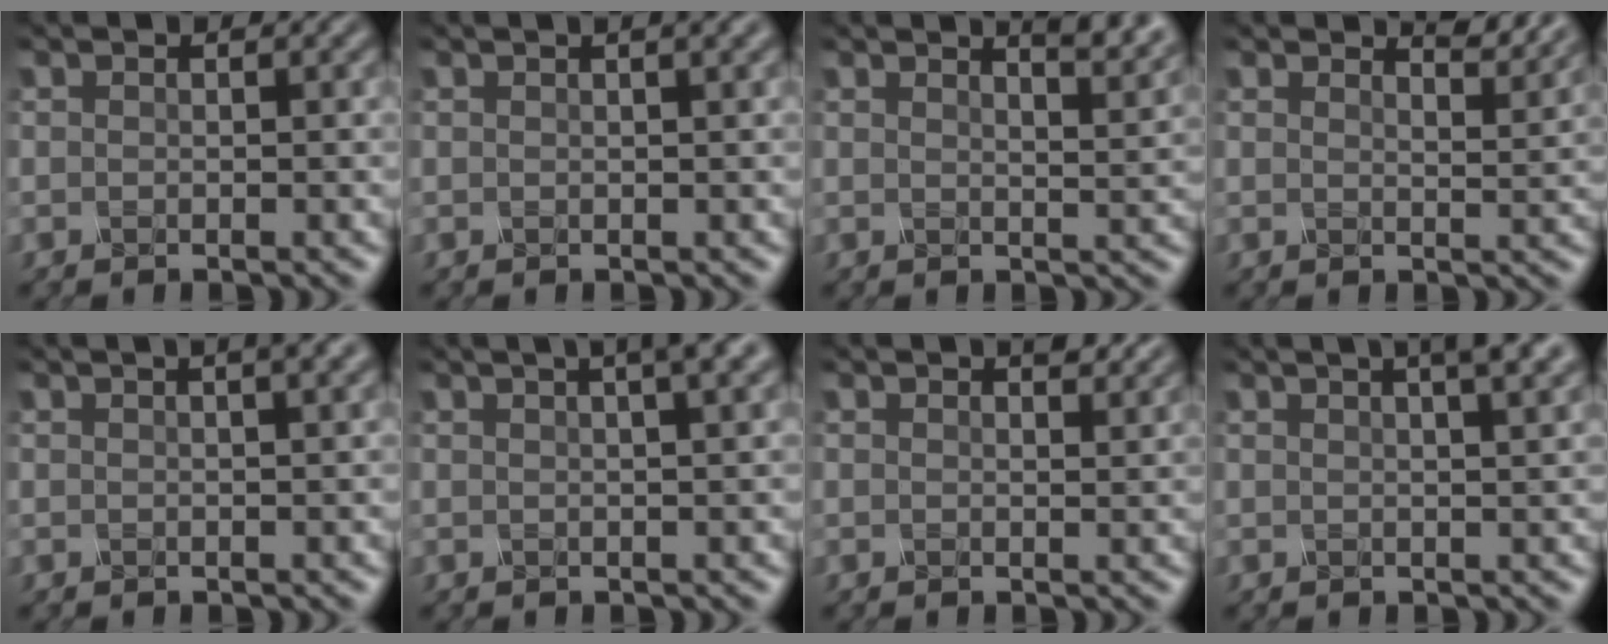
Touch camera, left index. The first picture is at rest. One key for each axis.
{"total": 2.4, "fx": 1.4, "fy": 0.8, "fz": 1.8, "tx": -0.012, "ty": 0.006, "tz": 0.006}
{"total": 4.3, "fx": 3.4, "fy": 1.1, "fz": 2.5, "tx": -0.018, "ty": 0.017, "tz": 0.023}
{"total": 3.0, "fx": 2.8, "fy": 0.4, "fz": 1.1, "tx": -0.009, "ty": -0.002, "tz": 0.033}
{"total": 3.6, "fx": 2.1, "fy": 1.1, "fz": 2.8, "tx": -0.019, "ty": 0.014, "tz": 0.005}
{"total": 4.7, "fx": 2.7, "fy": 1.3, "fz": 3.7, "tx": -0.030, "ty": 0.022, "tz": 0.012}
{"total": 1.5, "fx": 1.2, "fy": 0.4, "fz": 0.9, "tx": -0.009, "ty": 0.000, "tz": 0.018}
{"total": 6.1, "fx": 3.6, "fy": 2.1, "fz": 4.4, "tx": -0.031, "ty": 0.034, "tz": 0.014}